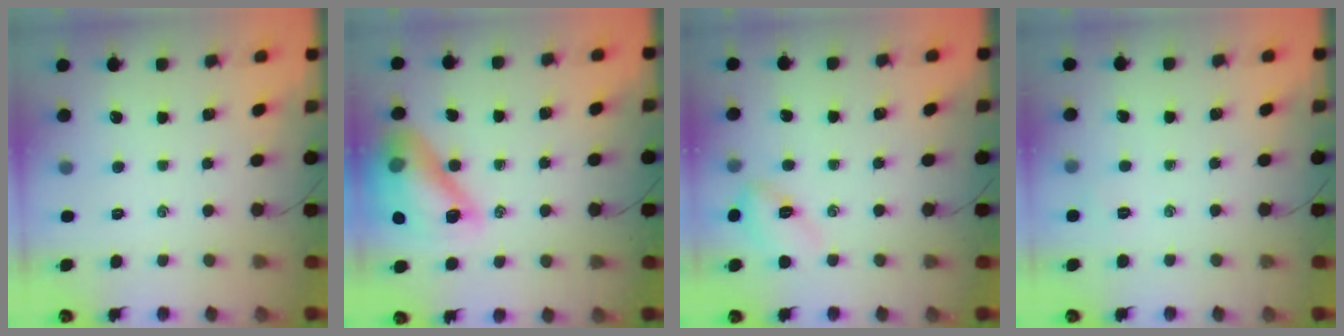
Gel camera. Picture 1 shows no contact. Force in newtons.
{"total": 17.4, "press": 17.4, "slide": 1.4}
{"total": 5.1, "press": 5.1, "slide": 0.7}
{"total": 3.4, "press": 3.3, "slide": 1.1}